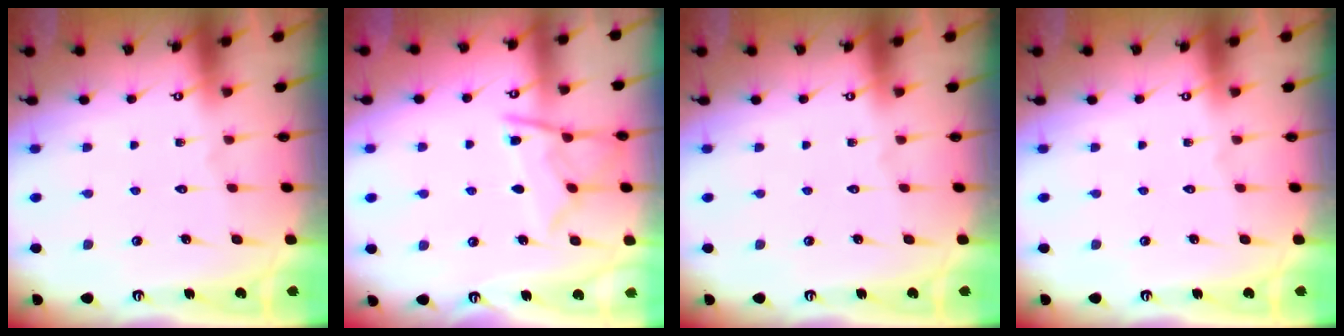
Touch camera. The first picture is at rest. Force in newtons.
{"total": 10.6, "press": 10.6, "slide": 1.1}
{"total": 0.0}
{"total": 0.0}